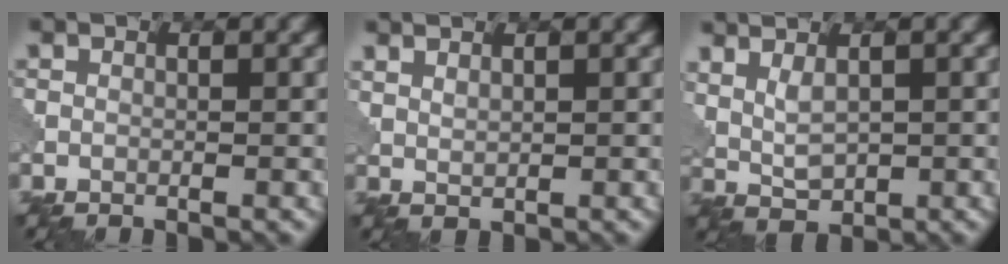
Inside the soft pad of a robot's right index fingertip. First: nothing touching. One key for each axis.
{"total": 1.3, "fx": 1.0, "fy": 0.3, "fz": 0.8, "tx": -0.020, "ty": -0.003, "tz": 0.024}
{"total": 2.7, "fx": 1.4, "fy": 0.9, "fz": 2.1, "tx": -0.048, "ty": -0.003, "tz": 0.035}